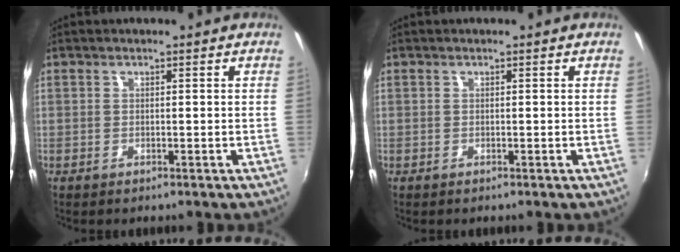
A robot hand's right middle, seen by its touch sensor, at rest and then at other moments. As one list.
[{"total": 0.0}]